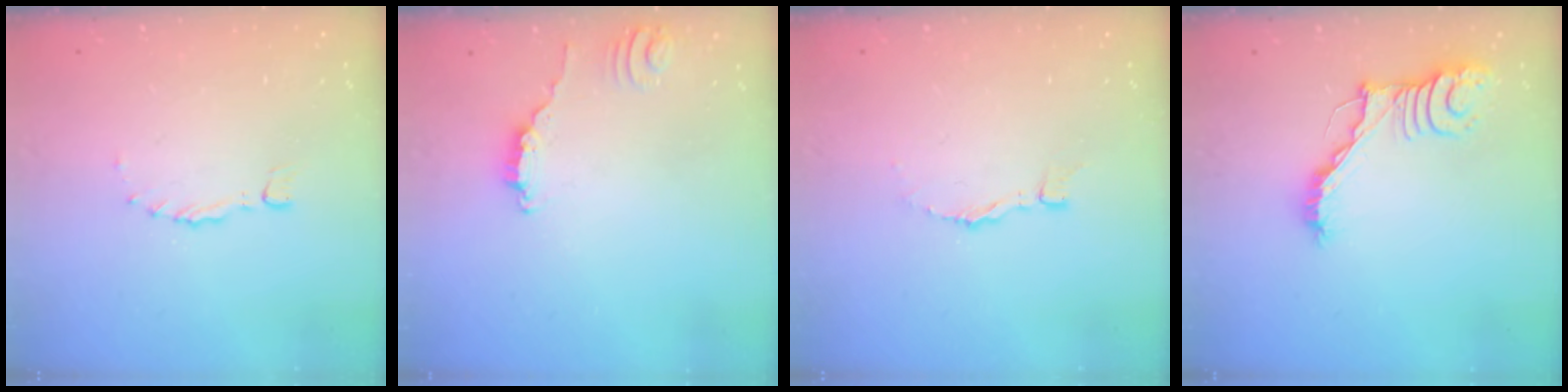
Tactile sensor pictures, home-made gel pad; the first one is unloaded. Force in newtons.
{"total": 2.6, "press": 2.6, "slide": 0.2}
{"total": 3.1, "press": 3.1, "slide": 0.2}
{"total": 13.4, "press": 13.4, "slide": 0.3}